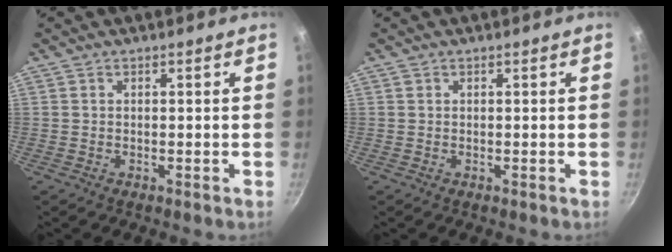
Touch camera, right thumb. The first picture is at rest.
{"total": 0.0}